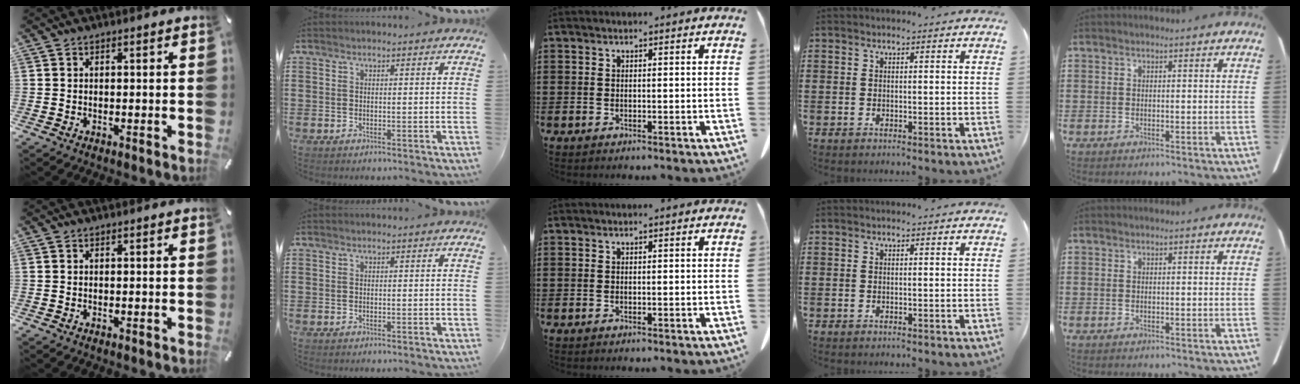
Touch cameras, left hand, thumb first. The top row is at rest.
{}